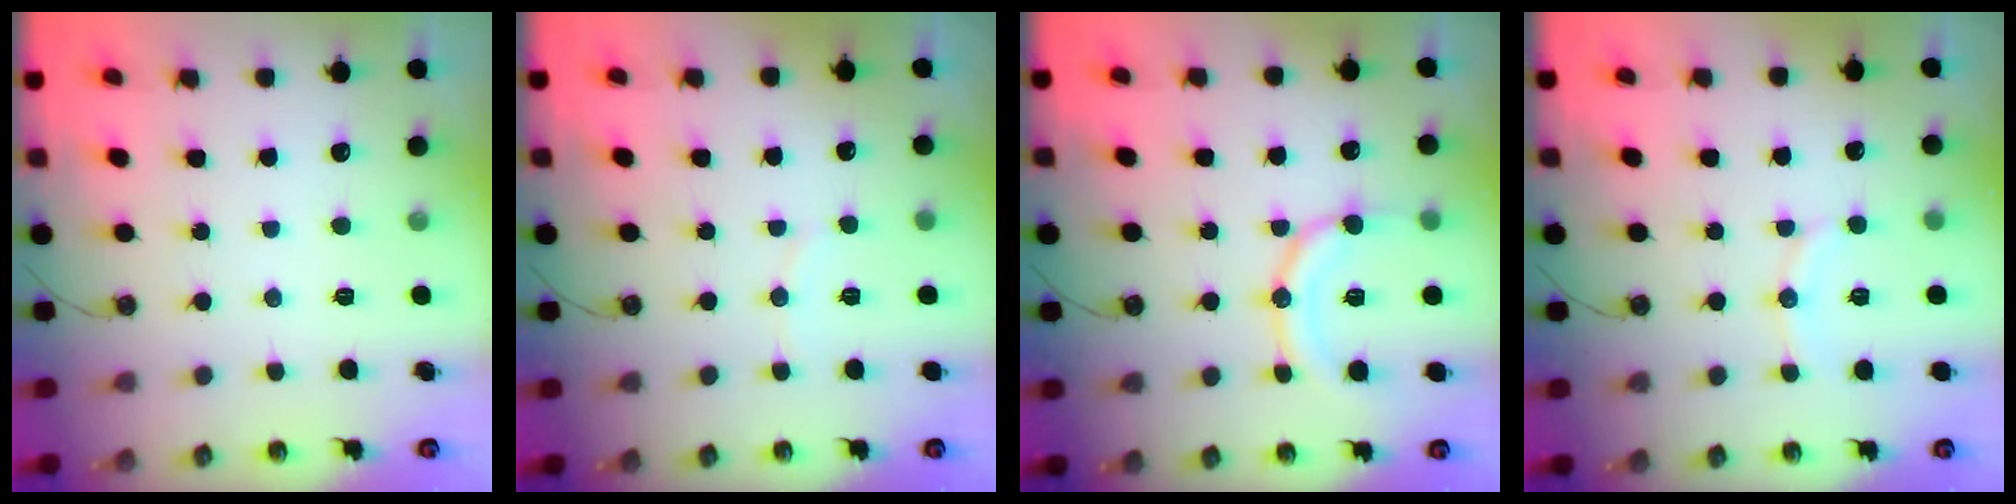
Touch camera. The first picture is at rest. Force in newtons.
{"total": 4.0, "press": 4.0, "slide": 0.5}
{"total": 15.7, "press": 15.4, "slide": 2.8}
{"total": 6.9, "press": 6.7, "slide": 1.8}